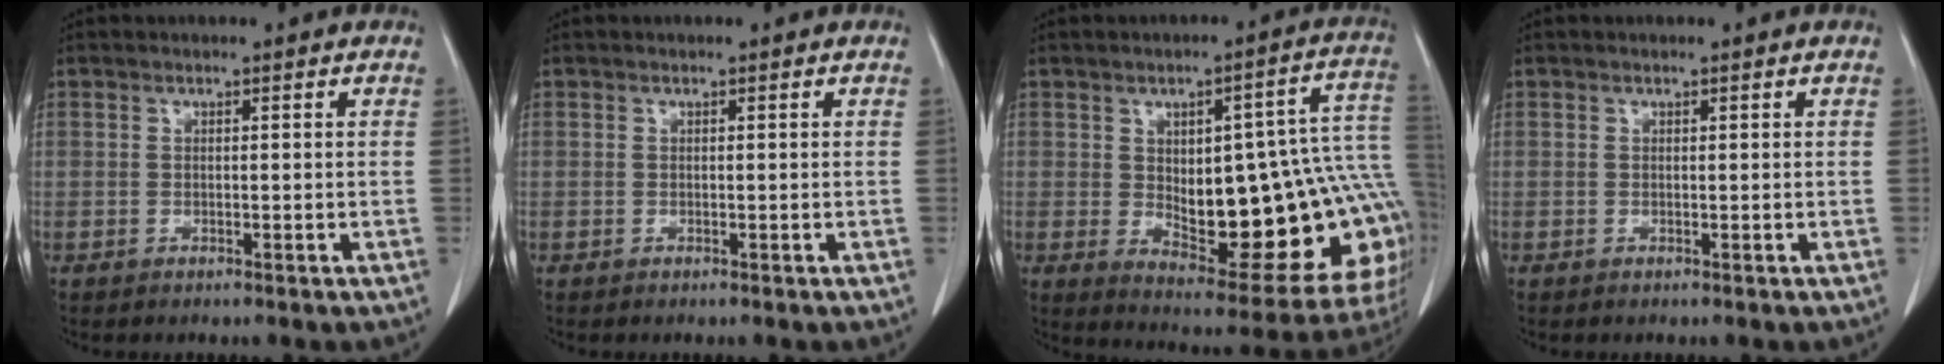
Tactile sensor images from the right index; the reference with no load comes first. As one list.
[{"total": 0.0}, {"total": 24.8, "force": [-1.5, 8.0, 23.4], "torque": [-0.232, 0.028, 0.008]}, {"total": 0.0}]